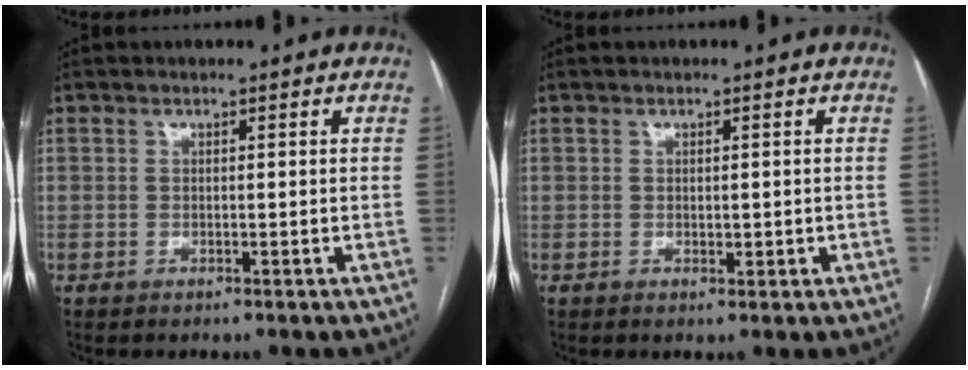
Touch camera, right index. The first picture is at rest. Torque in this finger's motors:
{"motor_torque": [-0.15, -0.03, 0.03, 0.00]}